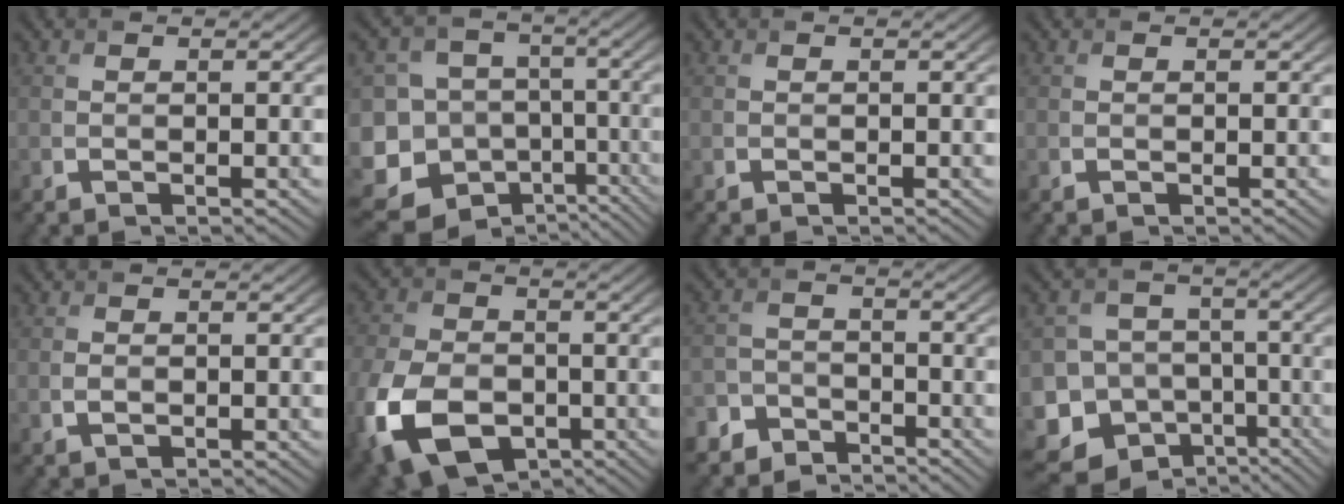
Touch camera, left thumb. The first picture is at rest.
{"total": 17.8, "force": [-9.9, 13.2, 6.7], "torque": [-0.199, -0.029, -0.141]}
{"total": 0.0}
{"total": 0.0}
{"total": 1.3, "force": [-0.2, 0.8, 0.9], "torque": [-0.022, -0.002, -0.003]}
{"total": 14.3, "force": [-5.5, 9.5, 9.1], "torque": [-0.247, -0.051, -0.098]}
{"total": 5.6, "force": [-4.8, 2.8, 0.8], "torque": [-0.020, -0.005, -0.100]}
{"total": 15.4, "force": [-9.2, 11.4, 4.6], "torque": [-0.148, -0.033, -0.138]}